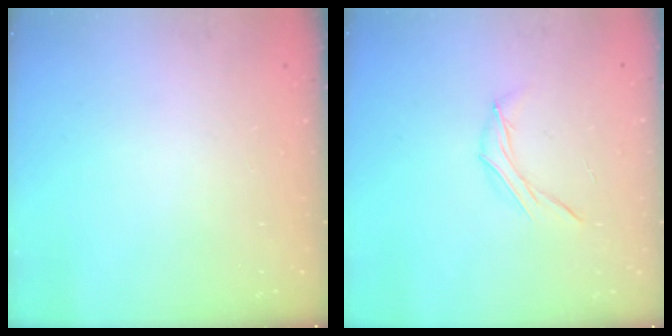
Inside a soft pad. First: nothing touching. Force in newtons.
{"total": 6.0, "press": 5.9, "slide": 1.0}